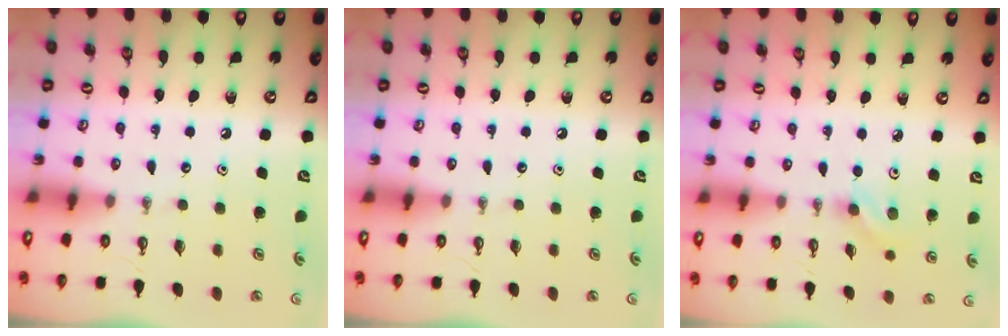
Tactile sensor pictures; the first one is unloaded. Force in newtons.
{"total": 0.0}
{"total": 4.5, "press": 4.1, "slide": 2.0}